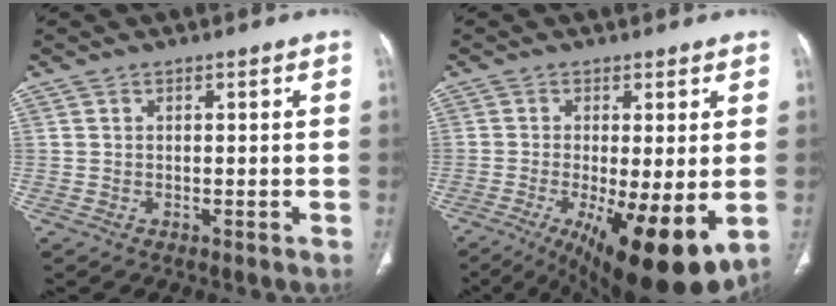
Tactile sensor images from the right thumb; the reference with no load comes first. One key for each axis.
{"total": 15.9, "fx": -4.6, "fy": 4.7, "fz": 14.4, "tx": -0.202, "ty": -0.029, "tz": -0.055}